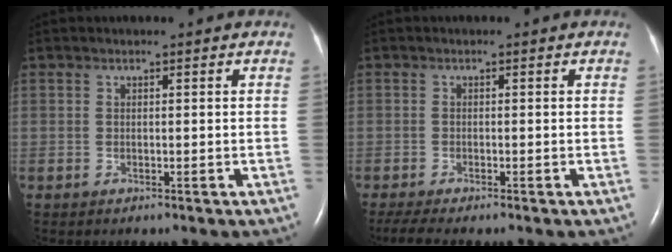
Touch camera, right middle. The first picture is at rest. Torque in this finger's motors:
{"motor_torque": [0.38, -0.33, 0.00, 0.04]}